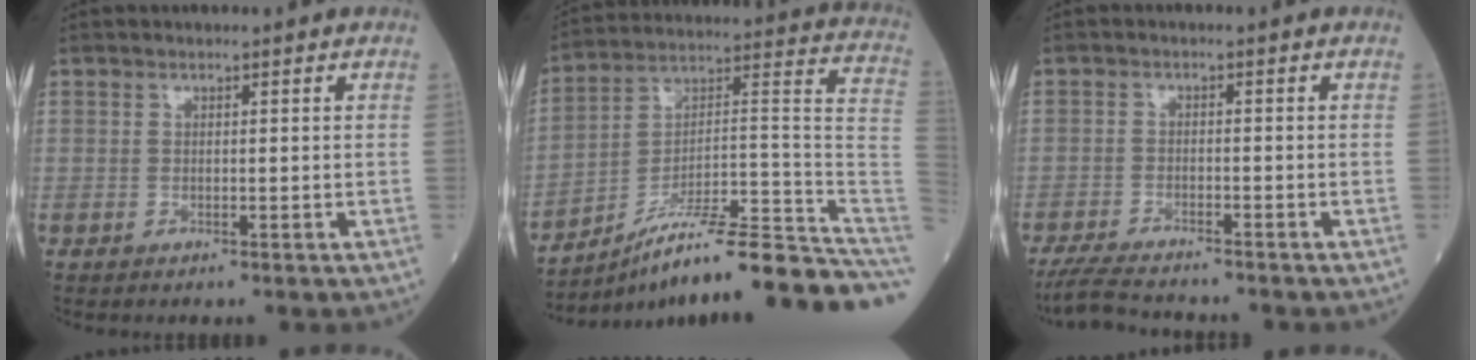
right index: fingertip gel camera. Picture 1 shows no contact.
{"total": 24.1, "force": [-19.2, 1.1, 14.4], "torque": [-0.124, 0.046, -0.293]}
{"total": 7.4, "force": [-6.8, 0.8, 3.0], "torque": [-0.053, -0.022, -0.115]}